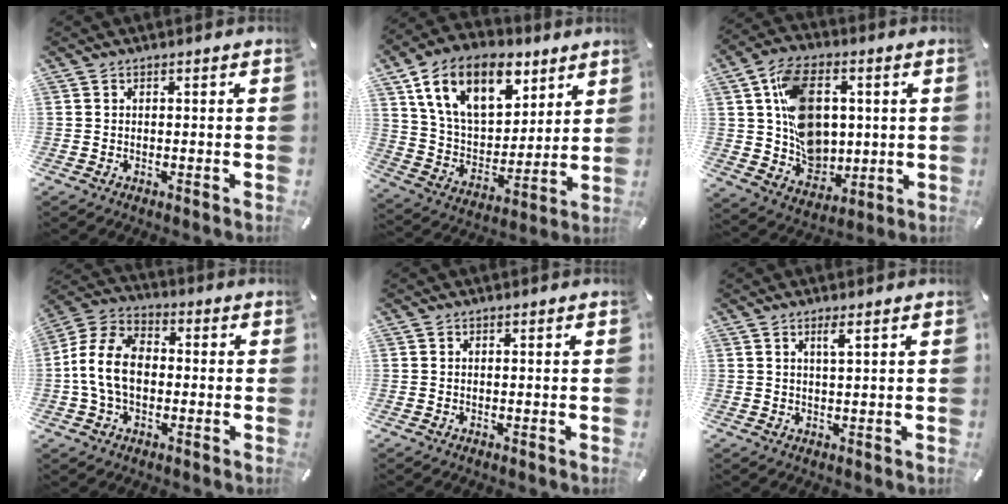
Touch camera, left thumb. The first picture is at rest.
{"total": 18.6, "force": [10.4, 11.3, 10.4], "torque": [-0.210, -0.043, 0.188]}
{"total": 15.6, "force": [2.8, 11.8, 9.8], "torque": [-0.182, 0.011, 0.060]}
{"total": 12.1, "force": [-1.4, 8.5, 8.4], "torque": [-0.192, 0.015, -0.026]}
{"total": 0.0}
{"total": 2.3, "force": [1.3, 0.1, 1.9], "torque": [-0.041, -0.002, 0.021]}